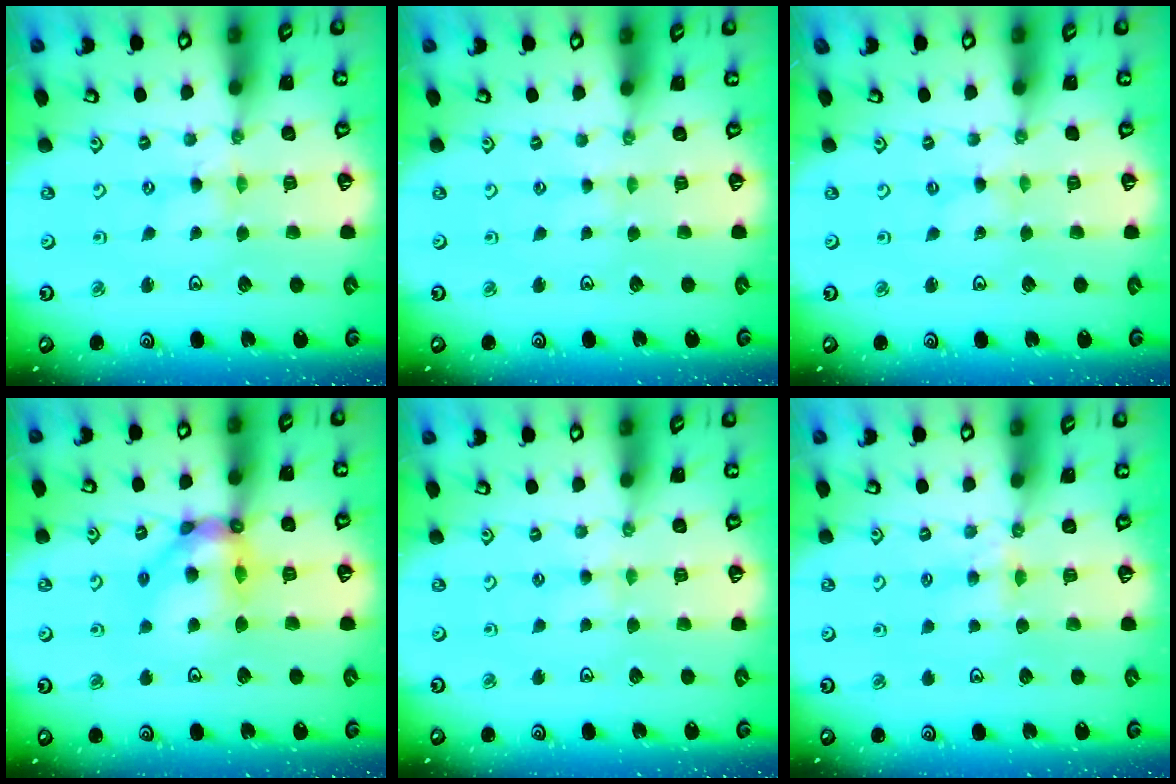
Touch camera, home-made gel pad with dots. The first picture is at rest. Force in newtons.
{"total": 0.0}
{"total": 0.0}
{"total": 12.7, "press": 12.6, "slide": 1.2}
{"total": 2.4, "press": 2.3, "slide": 0.4}
{"total": 5.2, "press": 5.1, "slide": 0.7}